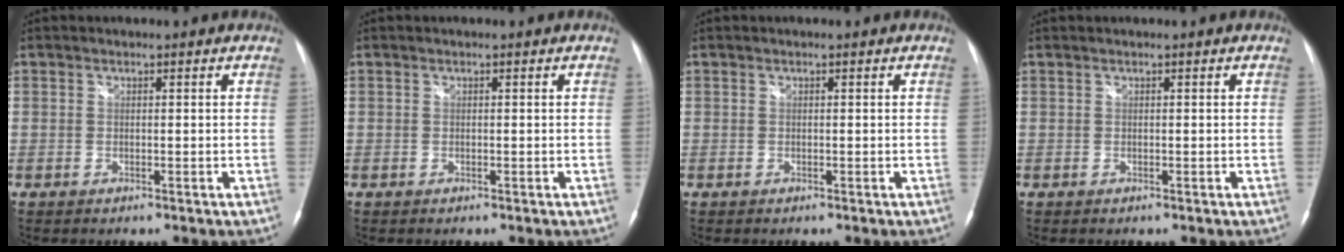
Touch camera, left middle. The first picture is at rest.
{"total": 0.0}
{"total": 0.0}
{"total": 0.0}